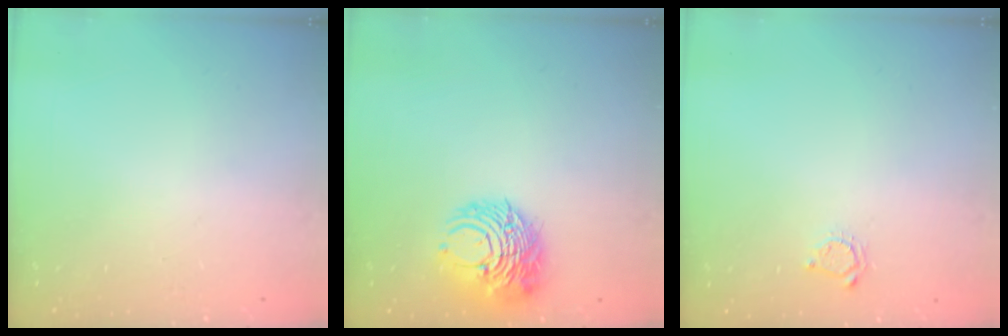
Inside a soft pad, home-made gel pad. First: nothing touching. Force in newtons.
{"total": 9.7, "press": 9.6, "slide": 1.5}
{"total": 4.0, "press": 3.9, "slide": 0.5}